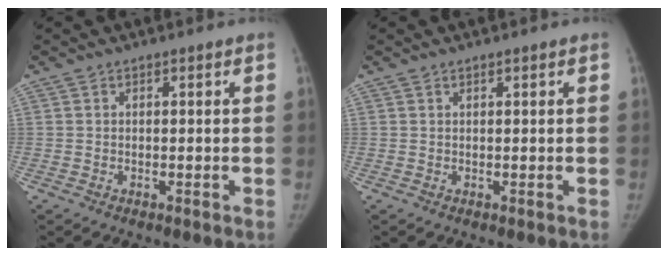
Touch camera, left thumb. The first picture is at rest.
{"total": 0.0}